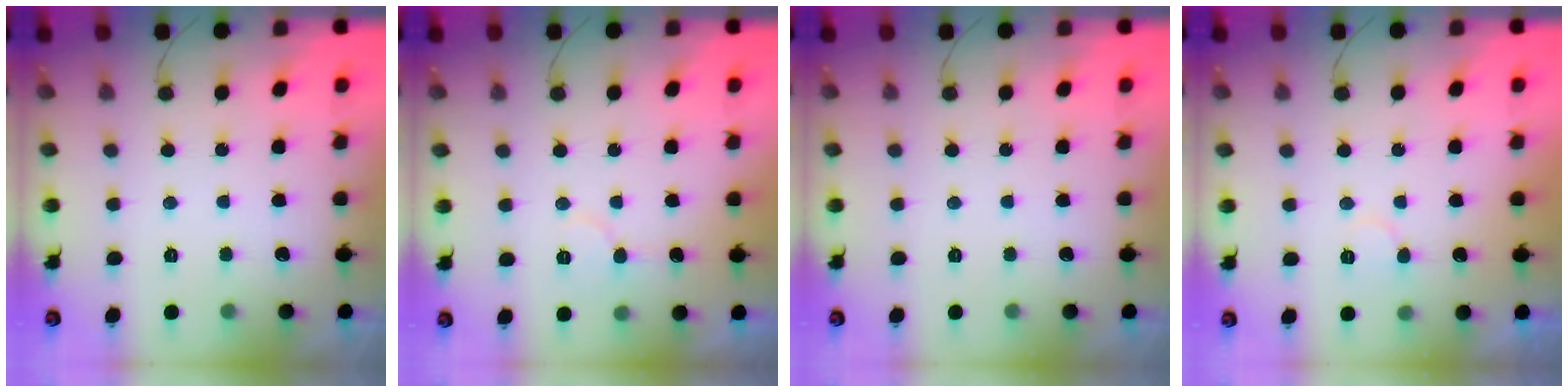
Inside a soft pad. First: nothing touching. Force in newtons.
{"total": 5.2, "press": 5.2, "slide": 0.5}
{"total": 0.0}
{"total": 6.0, "press": 6.0, "slide": 0.7}